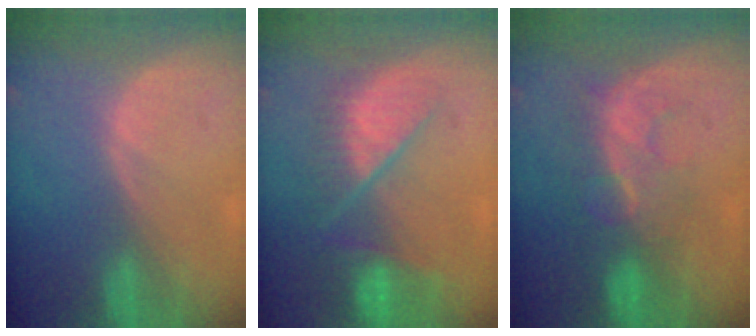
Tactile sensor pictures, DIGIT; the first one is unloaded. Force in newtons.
{"total": 9.8, "press": 8.3, "slide": 5.2}
{"total": 8.1, "press": 7.1, "slide": 3.8}